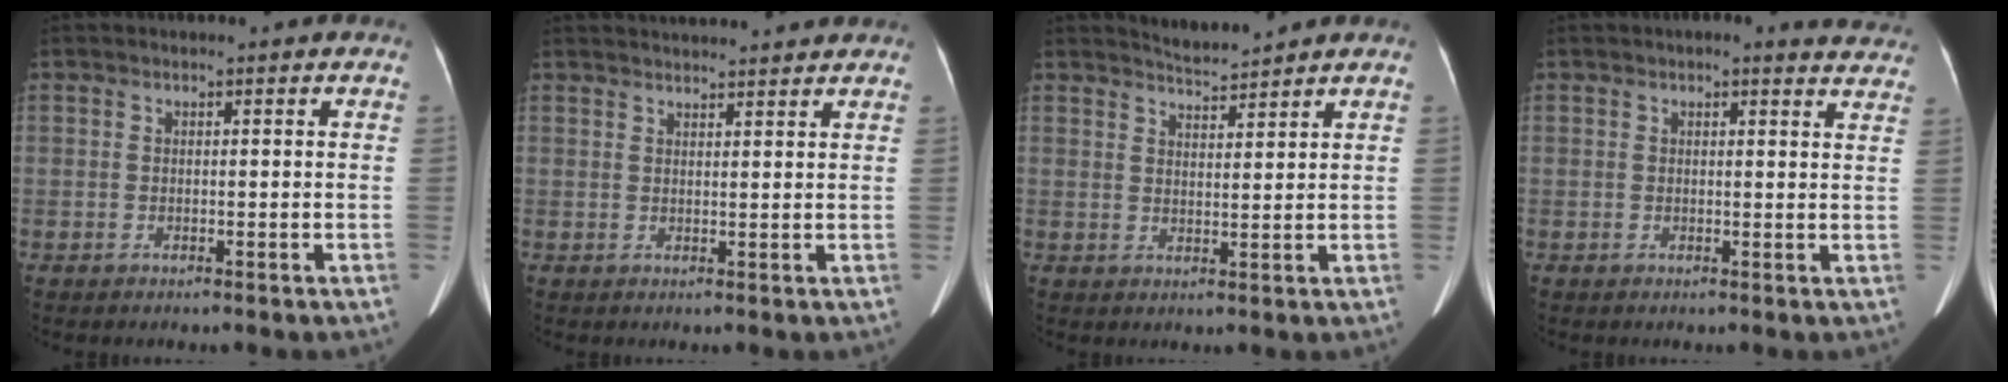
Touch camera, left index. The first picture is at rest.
{"total": 8.8, "force": [8.4, 0.6, 2.4], "torque": [-0.034, 0.031, 0.106]}
{"total": 3.0, "force": [3.0, -0.5, -0.1], "torque": [-0.003, 0.000, 0.058]}
{"total": 6.9, "force": [6.1, 2.2, 2.3], "torque": [-0.007, 0.000, 0.043]}